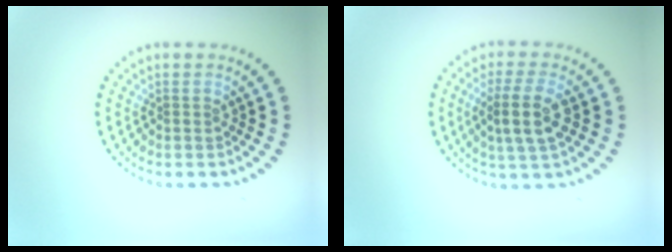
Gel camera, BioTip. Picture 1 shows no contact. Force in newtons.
{"total": 4.1, "press": 3.8, "slide": 1.6}